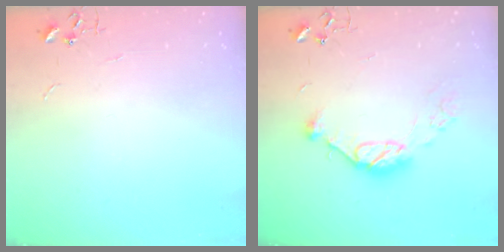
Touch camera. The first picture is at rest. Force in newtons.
{"total": 11.3, "press": 11.3, "slide": 1.0}